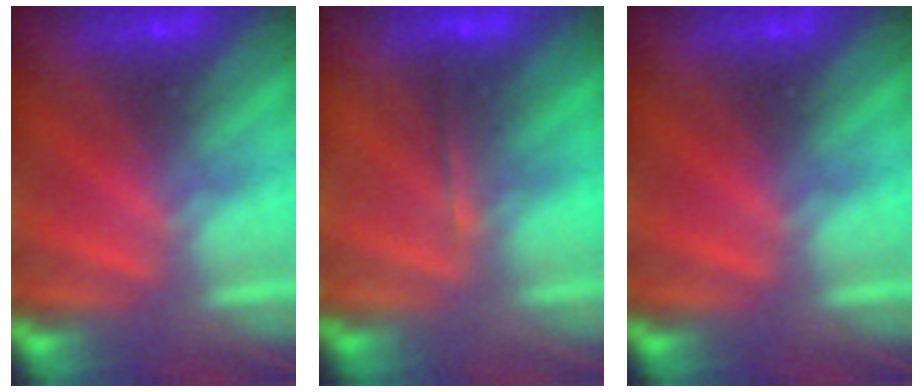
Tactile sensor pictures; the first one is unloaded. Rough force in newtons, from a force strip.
{"total": 1.8}
{"total": 0.0}